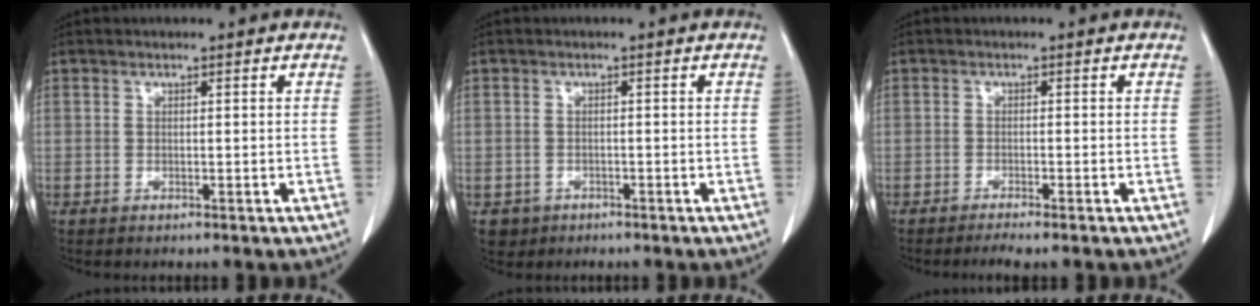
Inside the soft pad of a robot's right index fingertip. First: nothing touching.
{"total": 2.4, "force": [-1.2, 2.1, 0.1], "torque": [-0.002, 0.007, -0.016]}
{"total": 3.2, "force": [-2.6, -0.1, 1.8], "torque": [-0.023, -0.004, -0.039]}